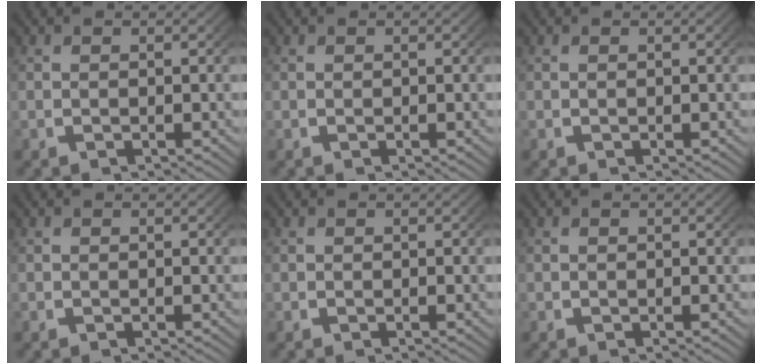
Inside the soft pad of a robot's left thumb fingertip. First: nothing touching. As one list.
[{"total": 0.0}, {"total": 0.0}, {"total": 0.0}, {"total": 0.0}, {"total": 0.0}]